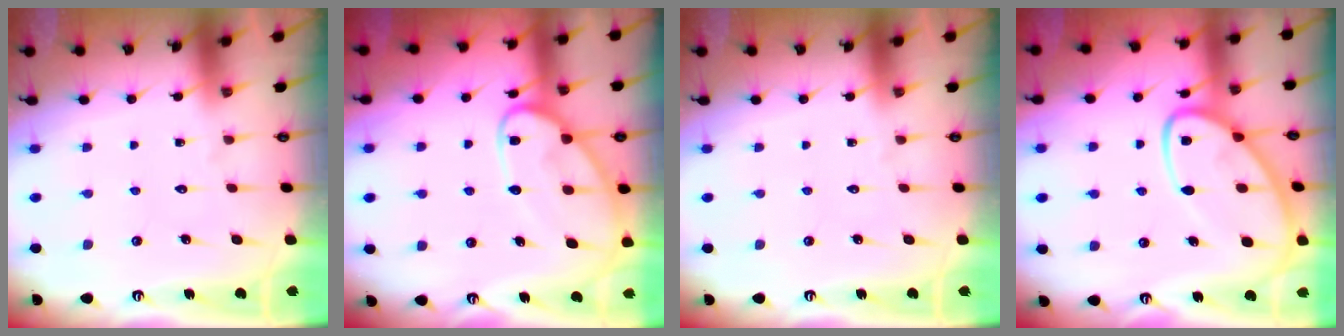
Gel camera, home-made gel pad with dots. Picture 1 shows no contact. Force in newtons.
{"total": 11.9, "press": 11.9, "slide": 1.0}
{"total": 0.0}
{"total": 13.4, "press": 13.4, "slide": 1.2}